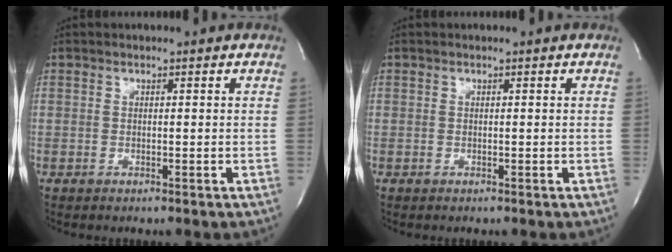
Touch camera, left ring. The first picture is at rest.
{"total": 0.0}